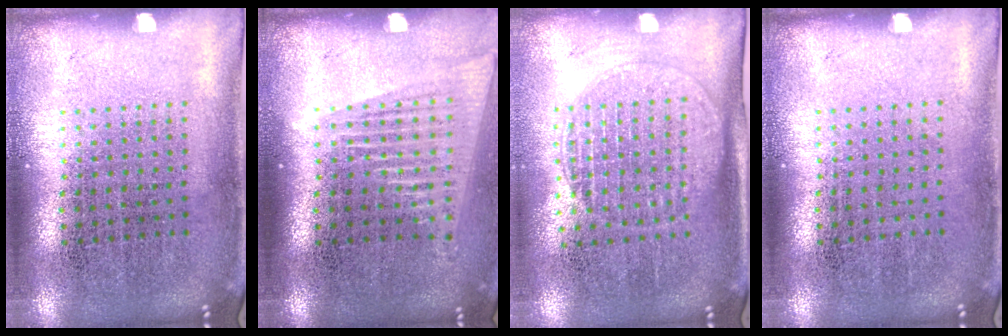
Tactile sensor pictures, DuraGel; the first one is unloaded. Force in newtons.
{"total": 1.5, "press": 1.3, "slide": 0.6}
{"total": 1.5, "press": 1.3, "slide": 0.8}
{"total": 0.0}